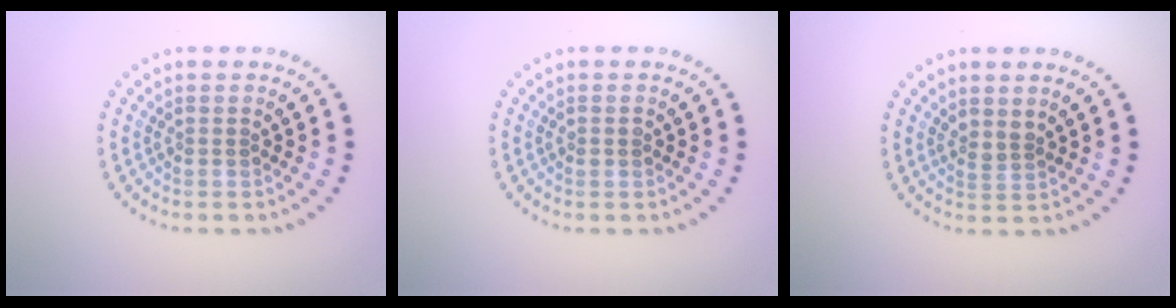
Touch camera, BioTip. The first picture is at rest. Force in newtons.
{"total": 0.8, "press": 0.7, "slide": 0.1}
{"total": 1.5, "press": 1.1, "slide": 0.9}